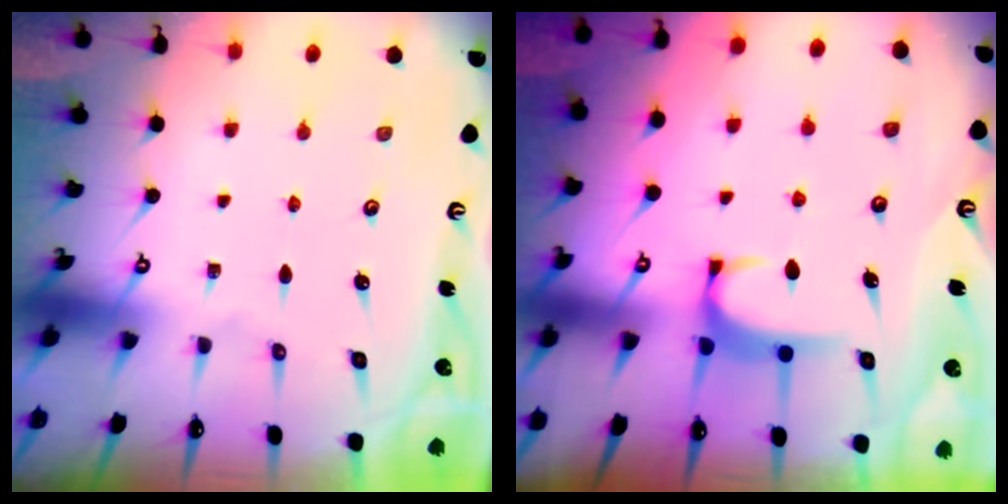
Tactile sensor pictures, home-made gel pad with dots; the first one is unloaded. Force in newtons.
{"total": 1.6, "press": 1.6, "slide": 0.5}